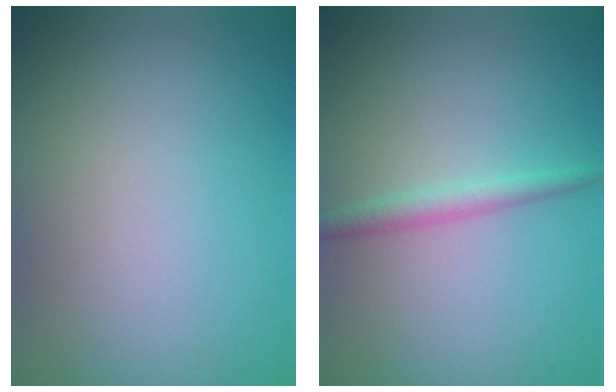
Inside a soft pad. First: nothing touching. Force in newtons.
{"total": 1.7, "press": 1.7, "slide": 0.0}